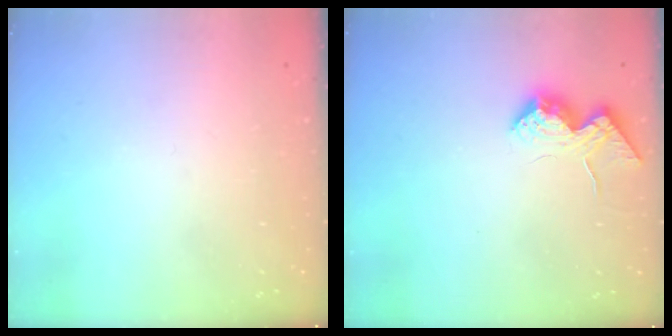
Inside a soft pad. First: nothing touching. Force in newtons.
{"total": 15.9, "press": 15.9, "slide": 0.9}